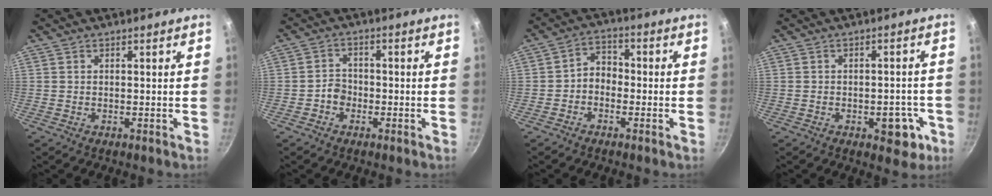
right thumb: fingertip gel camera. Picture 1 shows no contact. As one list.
[{"total": 3.1, "force": [-1.4, 2.5, 1.2], "torque": [-0.001, 0.019, -0.028]}, {"total": 4.5, "force": [-1.4, 3.5, 2.5], "torque": [-0.021, 0.028, -0.035]}, {"total": 6.7, "force": [-2.7, 3.8, 4.8], "torque": [-0.032, 0.017, -0.027]}]